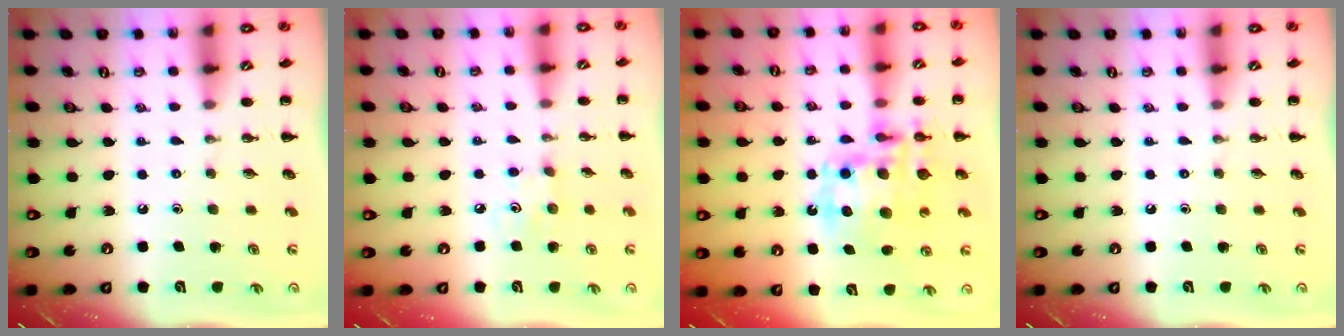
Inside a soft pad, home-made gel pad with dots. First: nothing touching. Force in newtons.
{"total": 3.7, "press": 3.6, "slide": 0.9}
{"total": 16.2, "press": 15.8, "slide": 3.6}
{"total": 0.0}